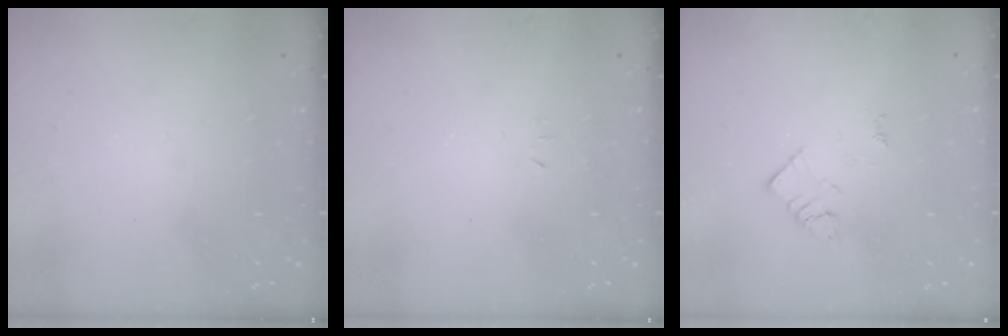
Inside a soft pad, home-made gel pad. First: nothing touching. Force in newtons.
{"total": 2.4, "press": 2.4, "slide": 0.4}
{"total": 2.7, "press": 2.6, "slide": 0.4}